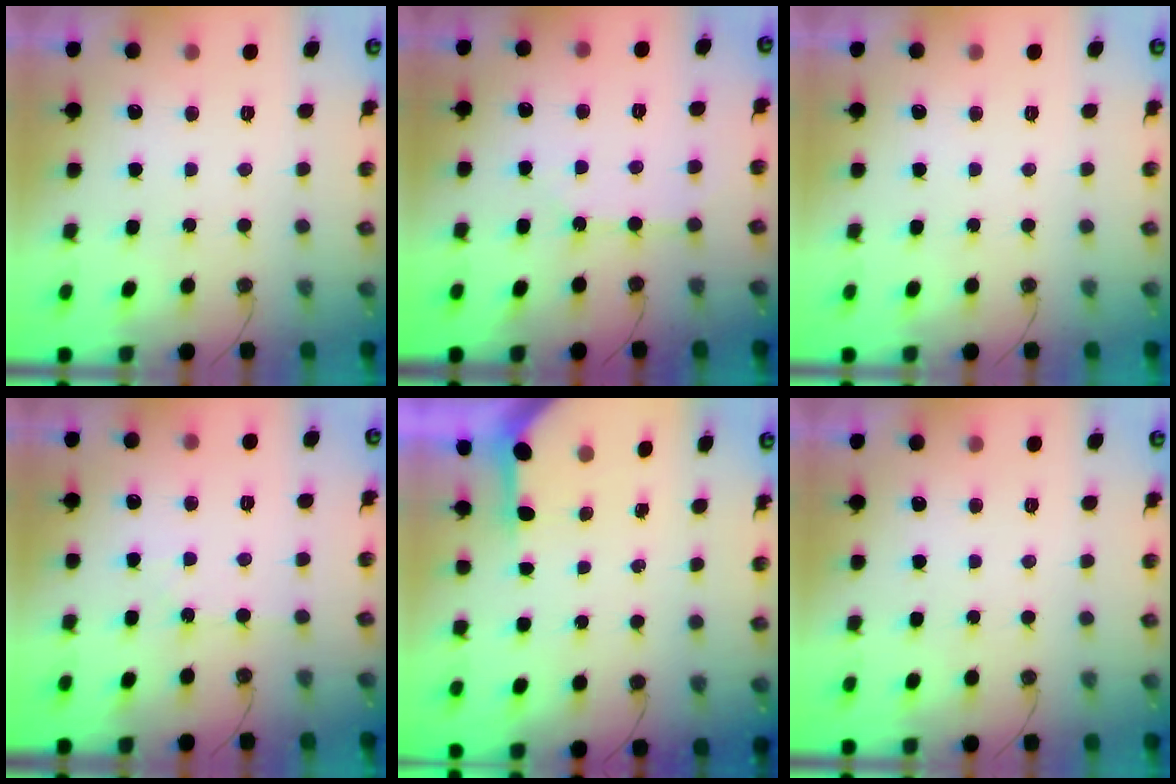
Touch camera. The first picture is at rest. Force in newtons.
{"total": 3.3, "press": 3.3, "slide": 0.6}
{"total": 0.0}
{"total": 2.9, "press": 2.8, "slide": 0.5}
{"total": 3.5, "press": 3.5, "slide": 0.4}
{"total": 0.0}